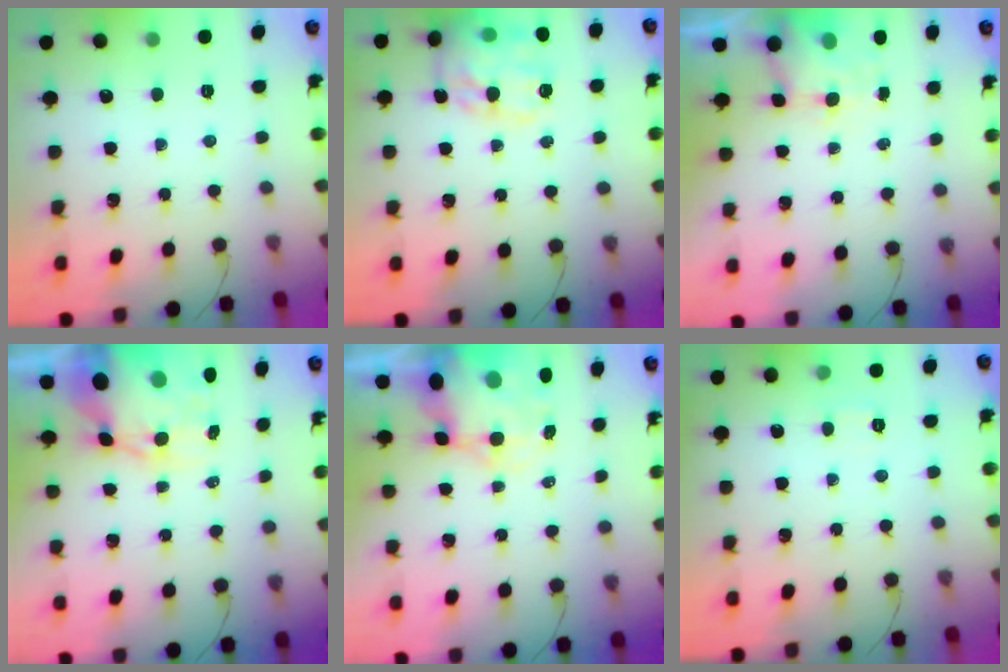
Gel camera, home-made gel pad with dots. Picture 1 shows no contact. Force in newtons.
{"total": 18.7, "press": 18.6, "slide": 2.3}
{"total": 4.4, "press": 4.3, "slide": 1.0}
{"total": 10.6, "press": 10.1, "slide": 3.0}
{"total": 8.3, "press": 7.9, "slide": 2.4}
{"total": 5.2, "press": 5.0, "slide": 1.3}